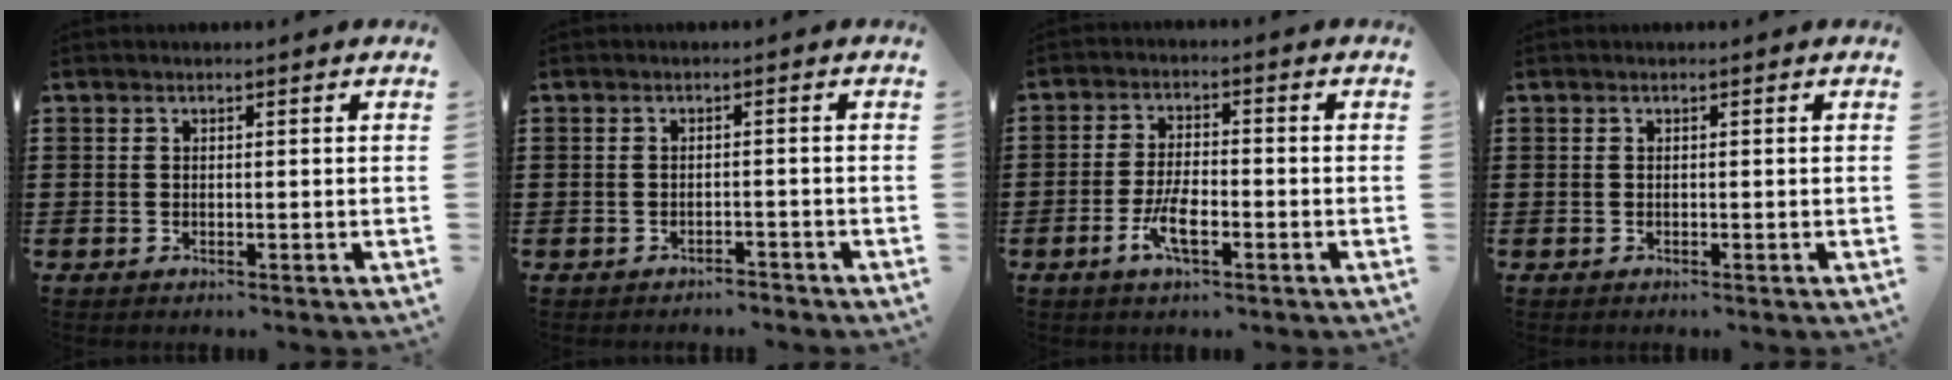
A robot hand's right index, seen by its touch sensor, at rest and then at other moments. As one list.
[{"total": 1.6, "force": [-1.6, 0.2, 0.0], "torque": [-0.007, 0.001, -0.035]}, {"total": 5.6, "force": [-2.5, 1.9, 4.7], "torque": [-0.103, -0.005, -0.050]}, {"total": 0.0}]